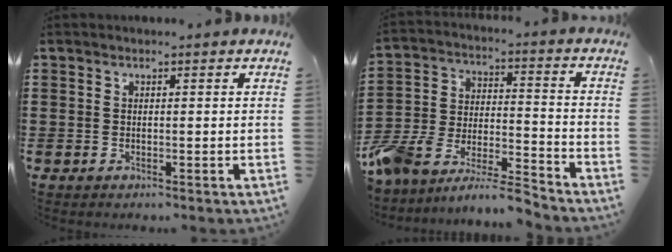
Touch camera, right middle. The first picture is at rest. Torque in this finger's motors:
{"motor_torque": [1.51, -0.62, 0.80, 0.21]}